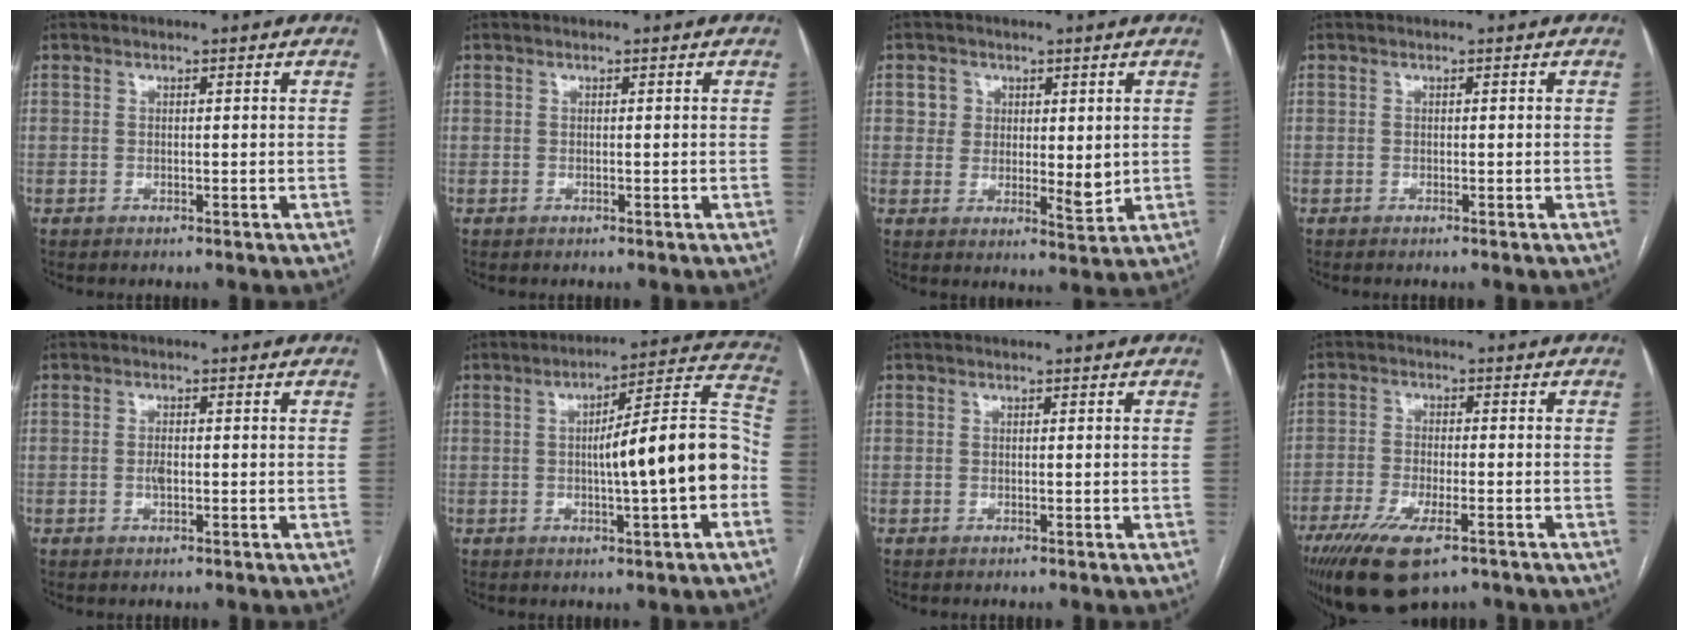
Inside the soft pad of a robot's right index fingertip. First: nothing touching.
{"total": 0.0}
{"total": 5.4, "force": [1.4, 4.0, 3.3], "torque": [-0.040, -0.013, 0.026]}
{"total": 0.0}
{"total": 1.6, "force": [-0.3, 0.6, 1.4], "torque": [-0.028, 0.001, -0.005]}
{"total": 14.7, "force": [-2.2, 1.0, 14.4], "torque": [-0.206, 0.029, -0.033]}
{"total": 0.0}
{"total": 12.0, "force": [-7.6, 3.7, 8.6], "torque": [-0.155, -0.023, -0.124]}